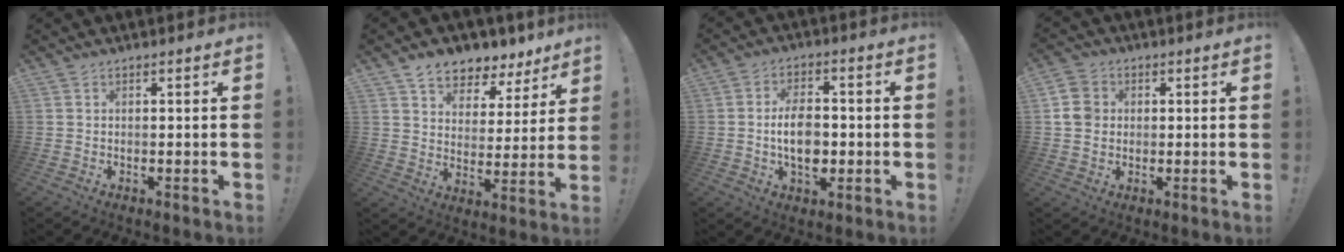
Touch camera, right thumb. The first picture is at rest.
{"total": 8.9, "force": [7.3, 4.5, 2.6], "torque": [-0.043, -0.058, 0.136]}
{"total": 10.0, "force": [-1.2, 6.4, 7.7], "torque": [-0.133, 0.001, -0.021]}
{"total": 6.7, "force": [0.7, 5.9, 3.2], "torque": [-0.057, 0.012, 0.017]}